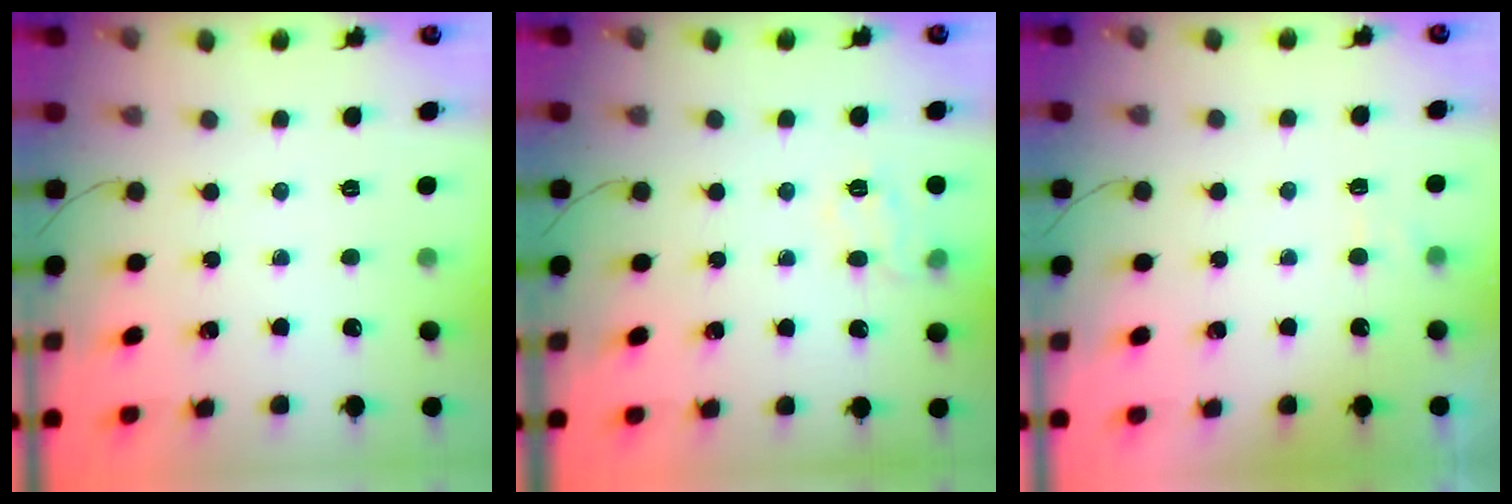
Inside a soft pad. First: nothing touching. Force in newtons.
{"total": 8.4, "press": 8.3, "slide": 0.9}
{"total": 1.4, "press": 1.0, "slide": 1.0}